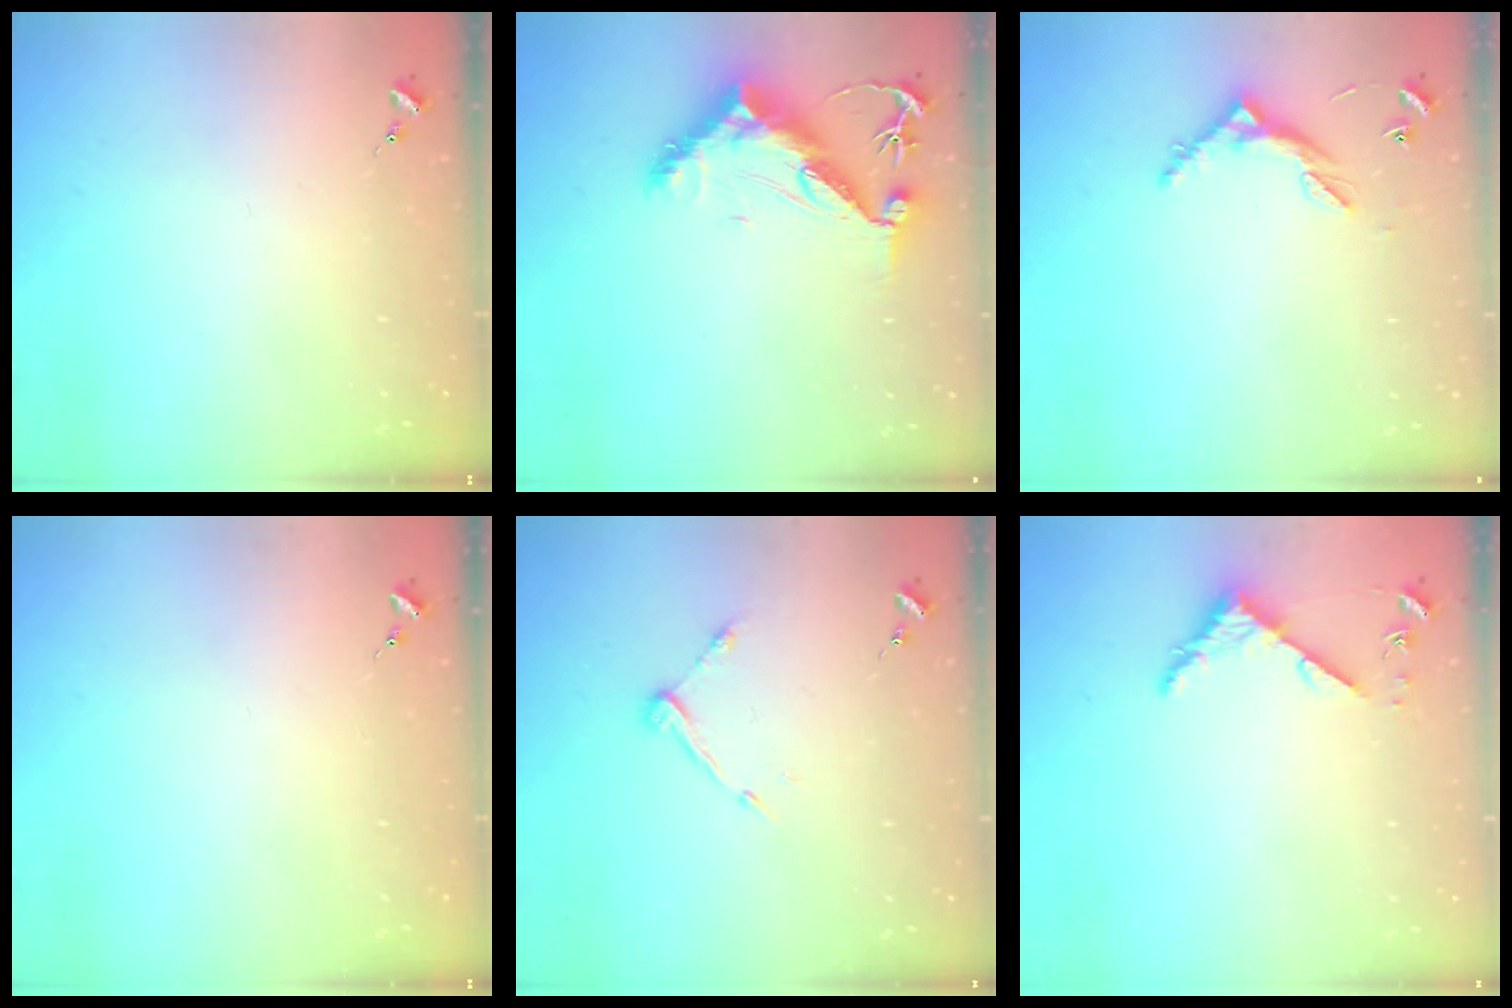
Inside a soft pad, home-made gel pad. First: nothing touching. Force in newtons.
{"total": 14.3, "press": 14.3, "slide": 0.8}
{"total": 6.1, "press": 6.1, "slide": 0.4}
{"total": 0.0}
{"total": 6.9, "press": 6.9, "slide": 0.3}
{"total": 4.3, "press": 4.3, "slide": 0.4}